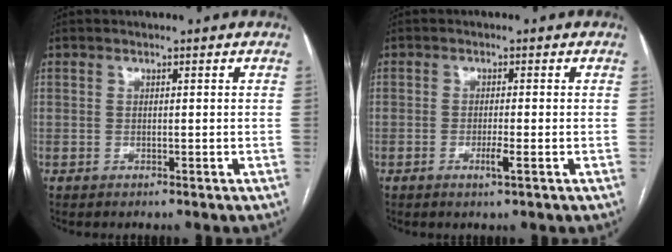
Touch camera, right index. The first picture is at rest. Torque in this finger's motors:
{"motor_torque": [0.24, 0.01, 0.03, 0.01]}